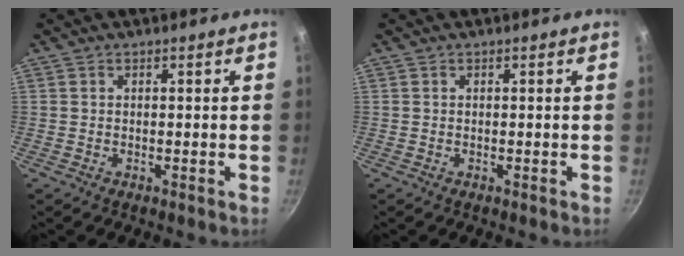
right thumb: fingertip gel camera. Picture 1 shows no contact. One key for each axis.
{"total": 0.0}